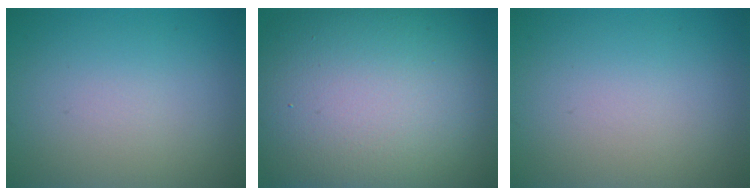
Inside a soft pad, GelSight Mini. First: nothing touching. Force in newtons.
{"total": 18.1, "press": 18.1, "slide": 0.8}
{"total": 0.0}